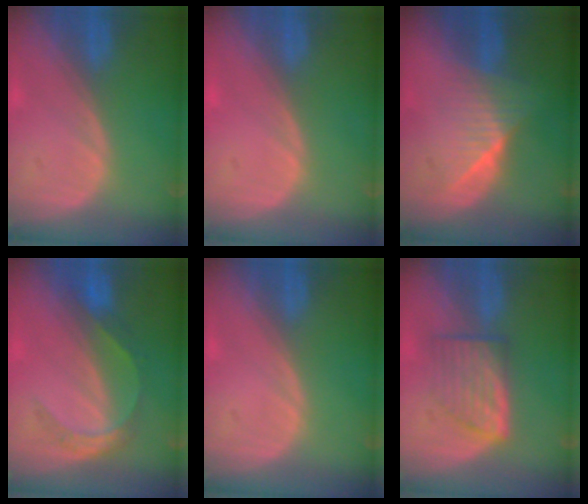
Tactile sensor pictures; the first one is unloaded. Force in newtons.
{"total": 0.5, "press": 0.1, "slide": 0.5}
{"total": 6.4, "press": 6.0, "slide": 2.2}
{"total": 4.6, "press": 4.6, "slide": 0.2}
{"total": 0.0}
{"total": 6.2, "press": 5.9, "slide": 1.9}